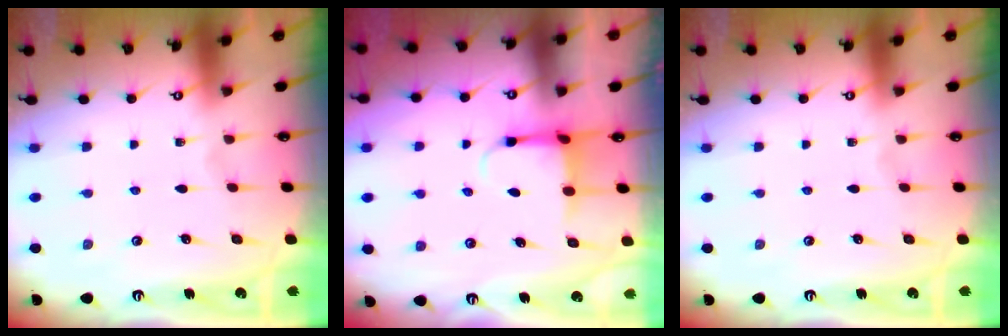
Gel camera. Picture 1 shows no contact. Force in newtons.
{"total": 3.8, "press": 3.6, "slide": 1.3}
{"total": 0.0}